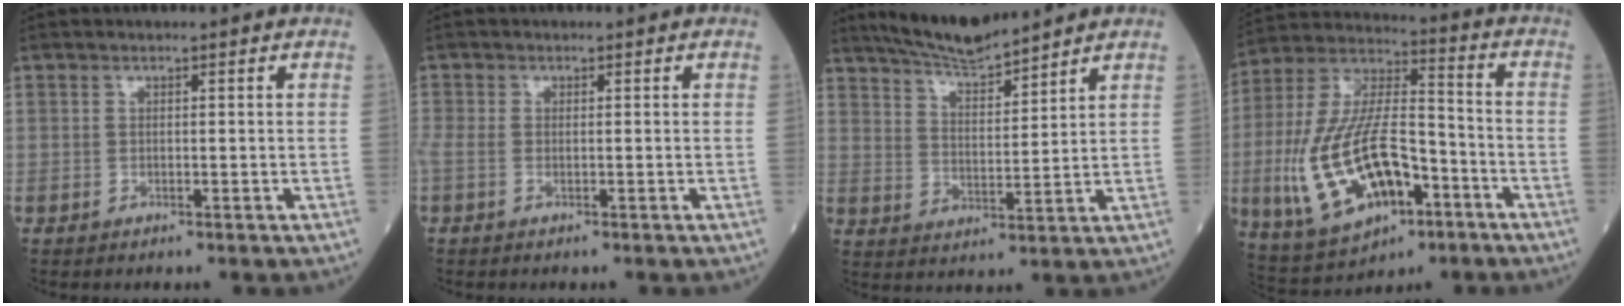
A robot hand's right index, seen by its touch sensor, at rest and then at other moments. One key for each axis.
{"total": 2.1, "fx": -0.4, "fy": 1.0, "fz": 1.8, "tx": -0.058, "ty": 0.010, "tz": -0.006}
{"total": 8.6, "fx": 8.0, "fy": 0.3, "fz": 3.0, "tx": -0.063, "ty": 0.000, "tz": 0.151}
{"total": 20.3, "fx": -6.4, "fy": 8.9, "fz": 17.0, "tx": -0.355, "ty": 0.003, "tz": -0.103}